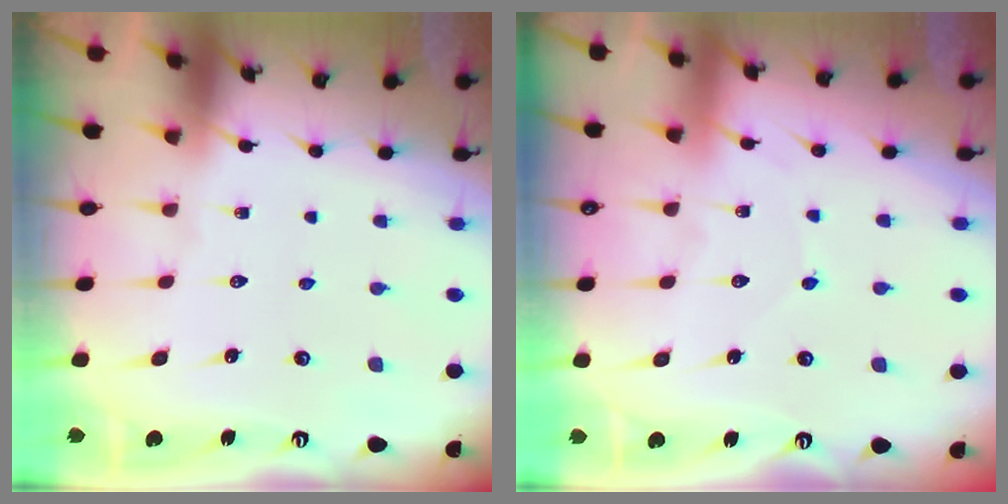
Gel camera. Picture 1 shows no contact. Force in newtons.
{"total": 3.4, "press": 3.4, "slide": 0.4}